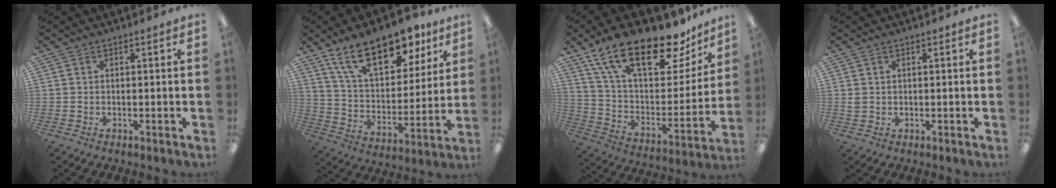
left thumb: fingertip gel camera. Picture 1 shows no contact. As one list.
[{"total": 21.0, "force": [13.5, 10.2, 12.4], "torque": [-0.206, -0.060, 0.234]}, {"total": 25.5, "force": [18.4, 9.5, 14.9], "torque": [-0.248, -0.110, 0.313]}, {"total": 1.2, "force": [0.5, 0.9, 0.6], "torque": [-0.014, 0.004, 0.008]}]